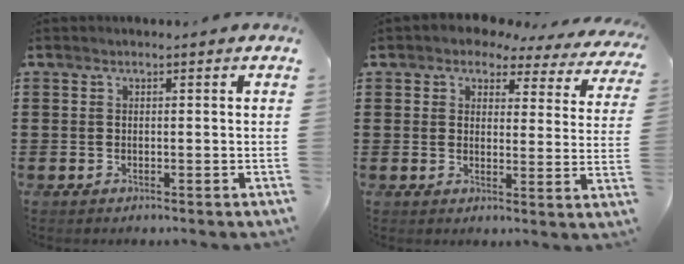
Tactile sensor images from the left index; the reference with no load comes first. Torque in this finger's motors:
{"motor_torque": [2.14, 0.00, 1.05, 0.06]}